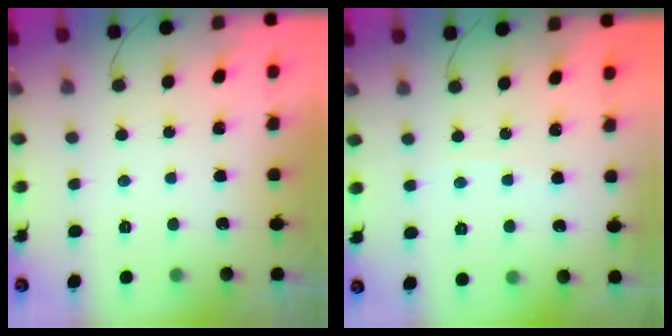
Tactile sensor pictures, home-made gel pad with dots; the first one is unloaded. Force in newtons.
{"total": 2.3, "press": 2.3, "slide": 0.3}